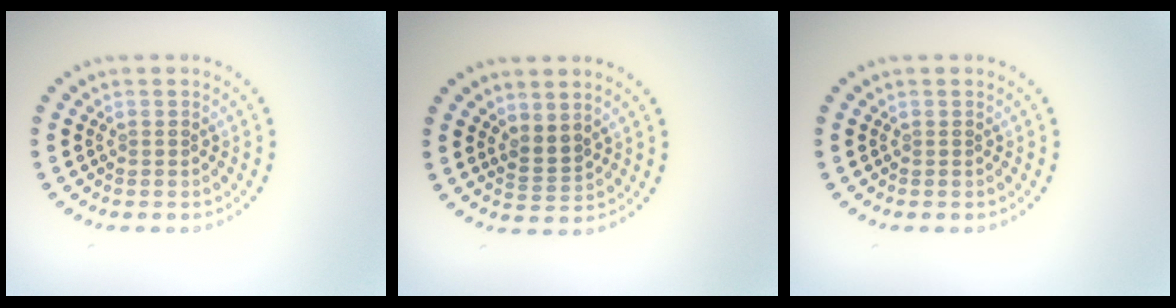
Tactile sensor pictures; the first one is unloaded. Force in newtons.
{"total": 1.8, "press": 1.5, "slide": 1.1}
{"total": 0.0}